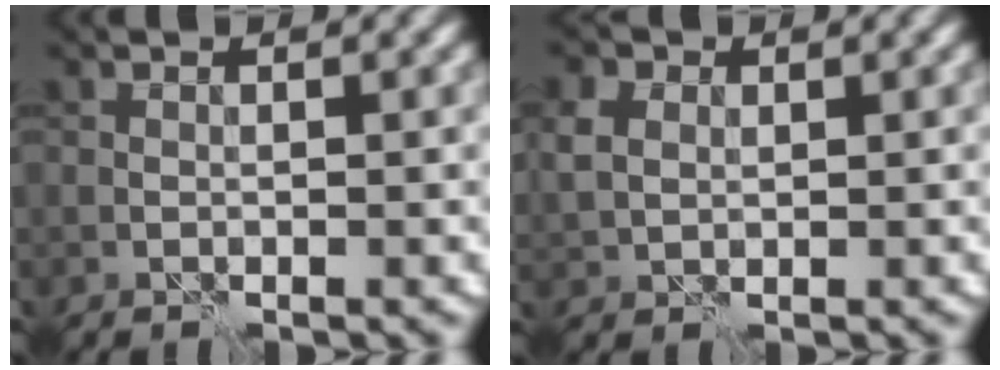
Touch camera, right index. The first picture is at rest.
{"total": 2.4, "force": [0.7, 1.9, 1.3], "torque": [-0.032, 0.004, 0.011]}